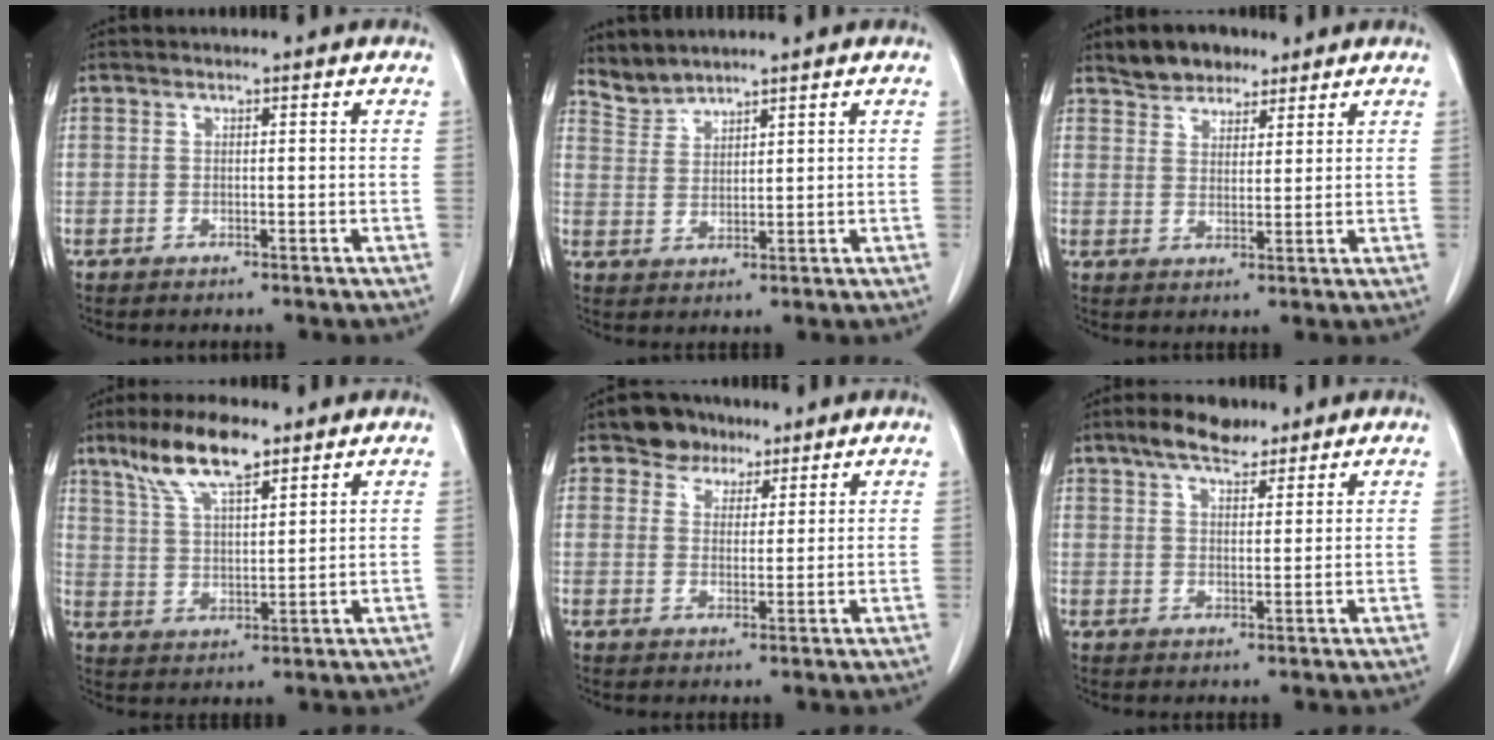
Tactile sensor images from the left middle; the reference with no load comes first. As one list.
[{"total": 3.3, "force": [3.3, 0.1, -0.5], "torque": [0.005, 0.004, 0.074]}, {"total": 5.6, "force": [4.5, 2.9, 1.7], "torque": [-0.031, 0.010, 0.084]}, {"total": 9.9, "force": [7.0, 2.3, 6.5], "torque": [-0.131, 0.013, 0.133]}, {"total": 5.0, "force": [3.6, 3.4, 0.8], "torque": [-0.015, 0.011, 0.062]}, {"total": 6.6, "force": [4.9, 2.5, 3.5], "torque": [-0.066, 0.015, 0.087]}]